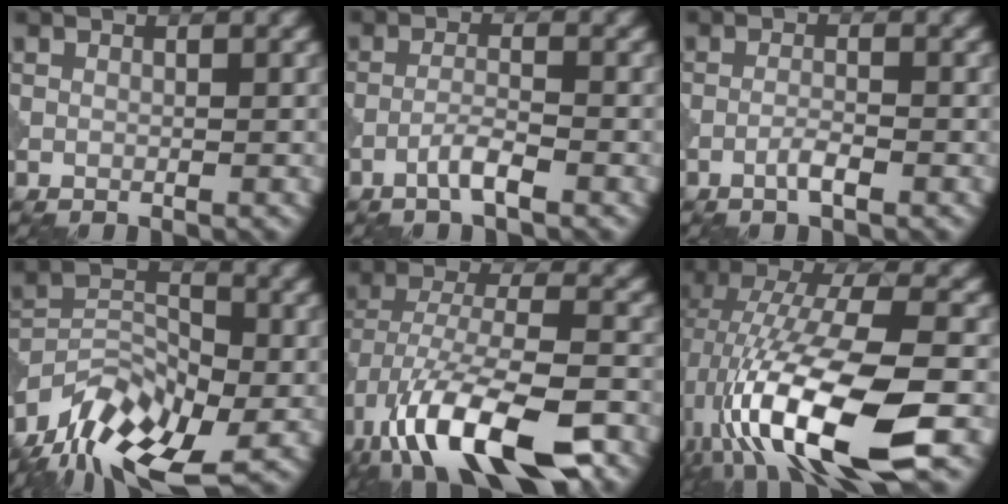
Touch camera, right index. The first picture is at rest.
{"total": 2.2, "force": [-1.3, 0.2, 1.7], "torque": [-0.033, 0.011, -0.031]}
{"total": 1.4, "force": [-0.8, 0.2, 1.2], "torque": [-0.021, 0.008, -0.019]}
{"total": 10.4, "force": [-7.1, 4.9, 5.9], "torque": [-0.099, 0.001, -0.137]}
{"total": 14.0, "force": [-7.6, 5.6, 10.4], "torque": [-0.204, -0.007, -0.134]}
{"total": 15.2, "force": [-4.2, 5.3, 13.6], "torque": [-0.251, 0.005, -0.074]}